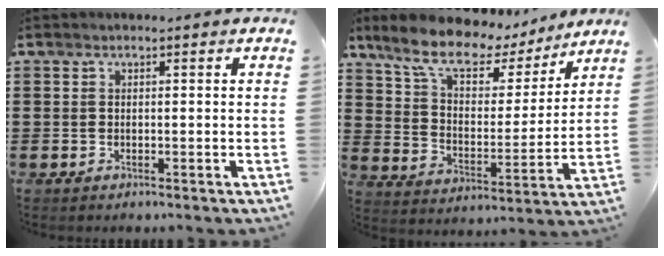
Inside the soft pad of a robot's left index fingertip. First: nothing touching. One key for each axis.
{"total": 10.4, "fx": 8.3, "fy": 3.7, "fz": 5.0, "tx": -0.126, "ty": -0.044, "tz": 0.146}